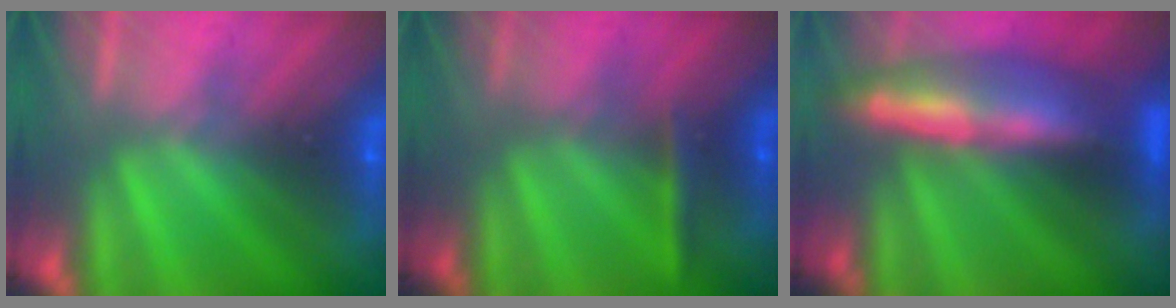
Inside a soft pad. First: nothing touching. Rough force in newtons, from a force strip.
{"total": 2.4}
{"total": 7.9}